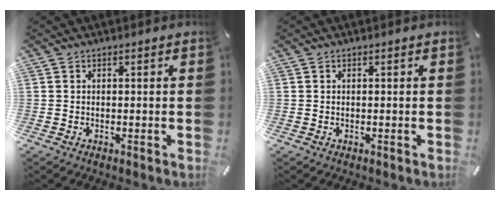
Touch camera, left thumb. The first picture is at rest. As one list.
[{"total": 0.0}]